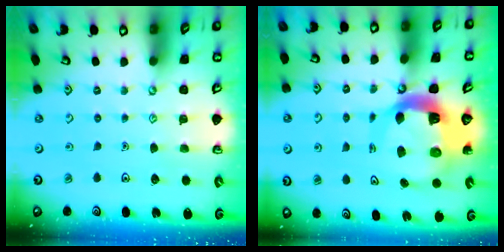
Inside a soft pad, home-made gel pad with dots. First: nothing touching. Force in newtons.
{"total": 10.6, "press": 10.5, "slide": 1.3}